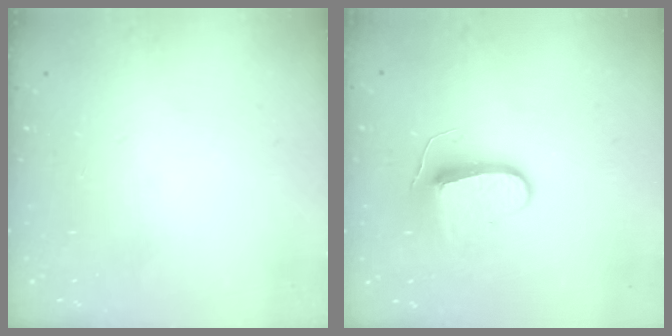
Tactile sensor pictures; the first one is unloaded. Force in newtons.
{"total": 8.8, "press": 8.8, "slide": 0.2}